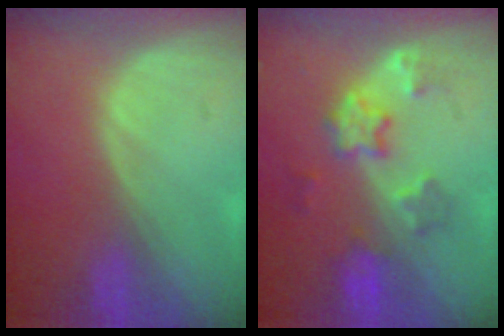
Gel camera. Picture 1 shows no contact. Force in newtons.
{"total": 5.7, "press": 5.6, "slide": 1.1}